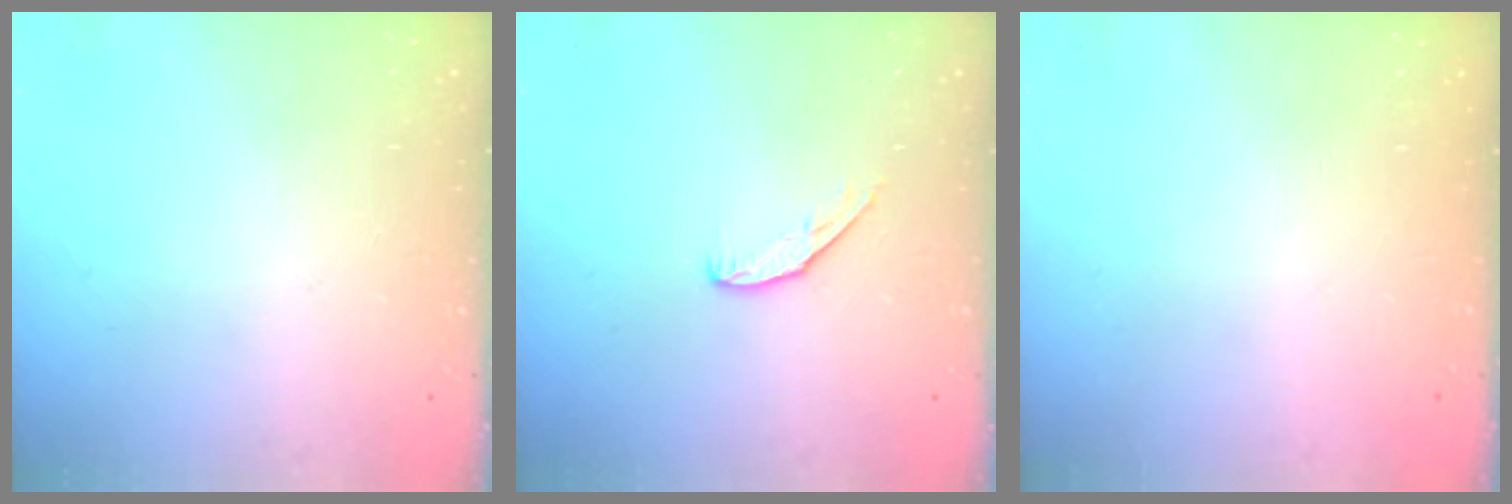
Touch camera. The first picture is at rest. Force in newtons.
{"total": 5.4, "press": 5.4, "slide": 0.6}
{"total": 0.0}